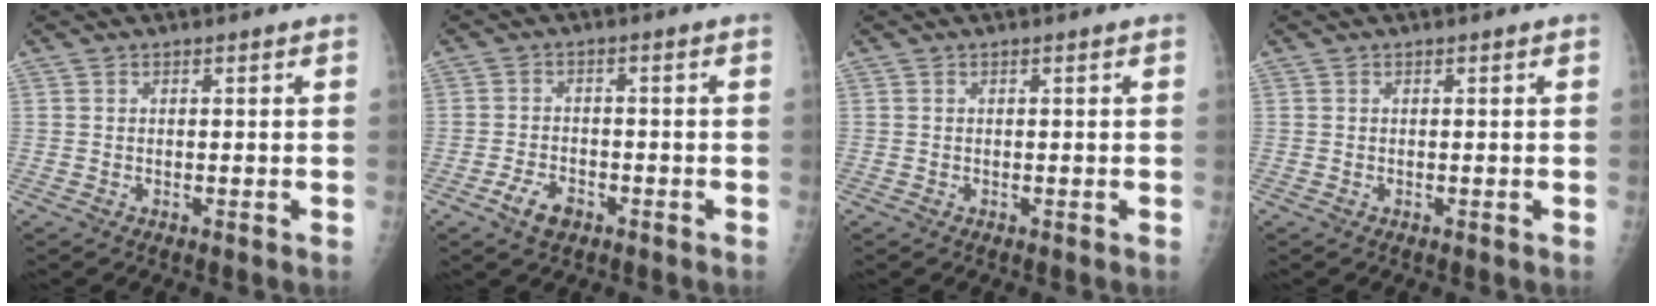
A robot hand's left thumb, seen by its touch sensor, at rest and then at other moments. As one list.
[{"total": 4.5, "force": [-2.6, 2.5, 2.6], "torque": [-0.047, 0.015, -0.044]}, {"total": 0.0}, {"total": 0.0}]